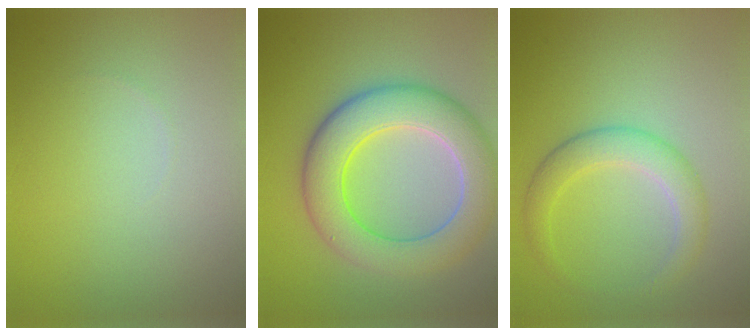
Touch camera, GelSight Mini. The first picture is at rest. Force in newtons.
{"total": 8.1, "press": 8.1, "slide": 0.5}
{"total": 2.6, "press": 2.6, "slide": 0.2}